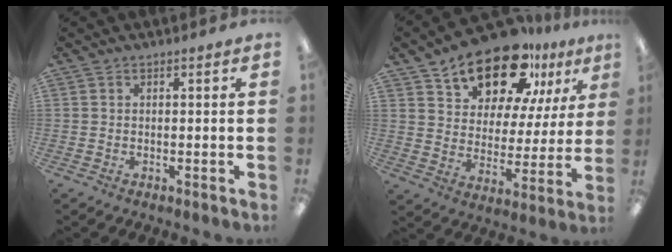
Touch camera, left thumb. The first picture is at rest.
{"total": 18.9, "force": [14.4, 8.8, 8.6], "torque": [-0.146, -0.095, 0.254]}